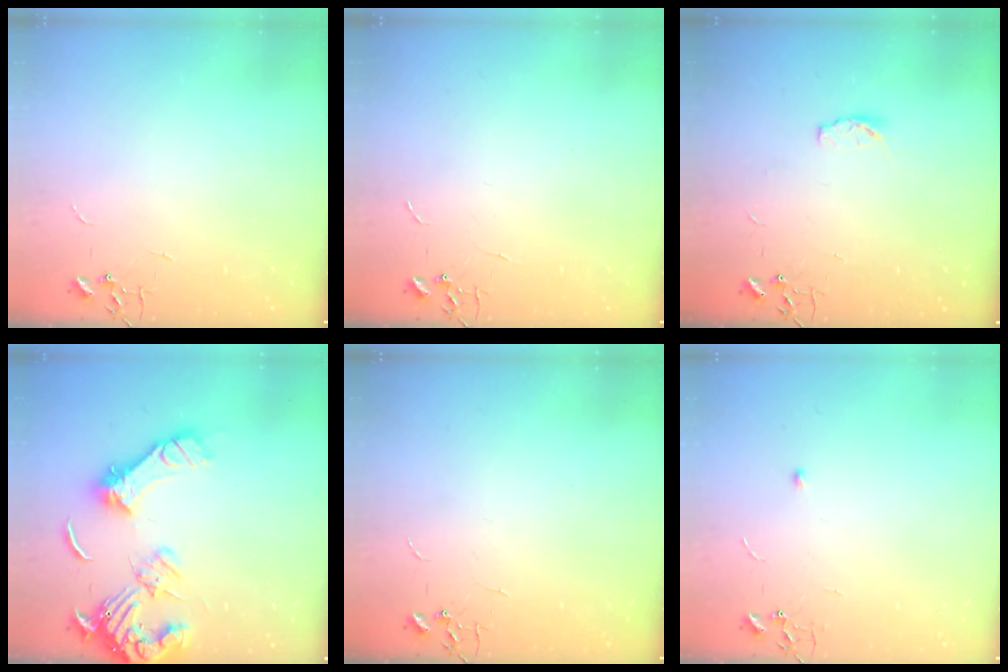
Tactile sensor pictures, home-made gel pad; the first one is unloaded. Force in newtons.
{"total": 0.0}
{"total": 4.5, "press": 4.4, "slide": 0.5}
{"total": 16.5, "press": 16.3, "slide": 2.2}
{"total": 0.0}
{"total": 4.7, "press": 4.7, "slide": 0.6}